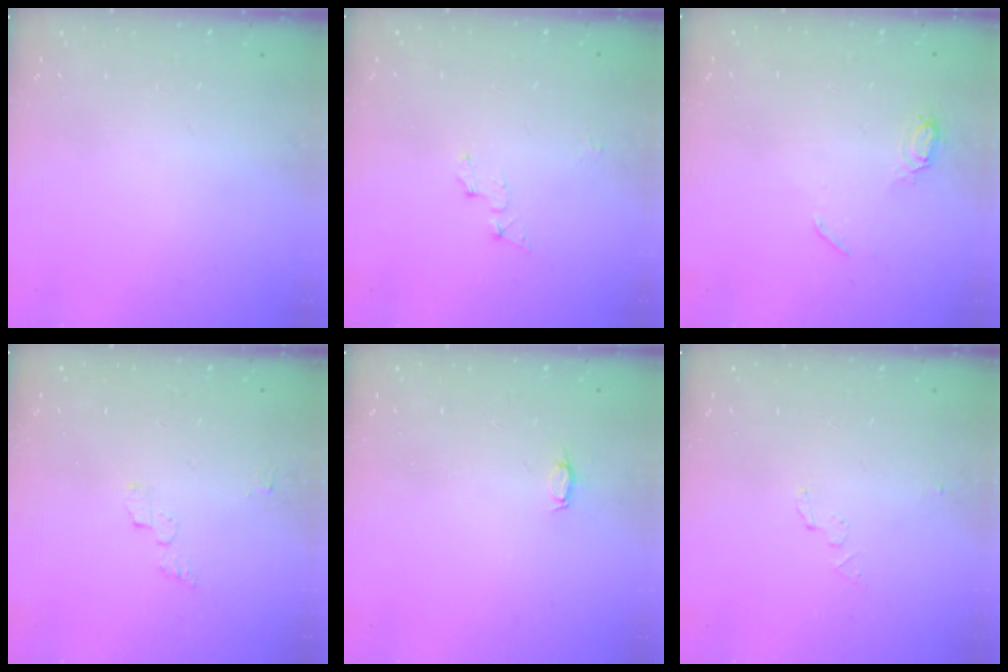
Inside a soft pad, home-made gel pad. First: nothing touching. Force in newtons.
{"total": 4.2, "press": 4.1, "slide": 0.4}
{"total": 6.0, "press": 6.0, "slide": 0.7}
{"total": 3.4, "press": 3.4, "slide": 0.0}
{"total": 2.8, "press": 2.8, "slide": 0.3}
{"total": 2.9, "press": 2.9, "slide": 0.3}